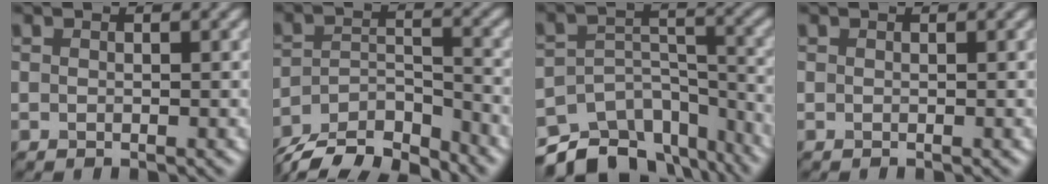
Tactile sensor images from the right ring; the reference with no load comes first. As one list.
[{"total": 8.3, "force": [-7.2, 2.5, 3.2], "torque": [-0.059, -0.004, -0.130]}, {"total": 12.8, "force": [-10.1, 6.8, 4.0], "torque": [-0.070, -0.008, -0.129]}, {"total": 0.0}]